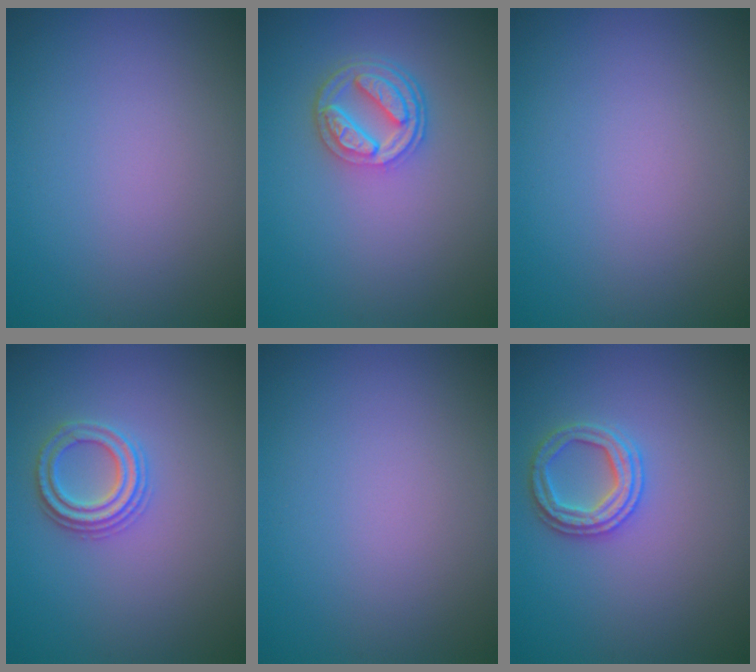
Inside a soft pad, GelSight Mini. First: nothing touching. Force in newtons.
{"total": 4.1, "press": 3.2, "slide": 2.7}
{"total": 0.0}
{"total": 2.3, "press": 2.3, "slide": 0.3}
{"total": 0.0}
{"total": 2.4, "press": 2.4, "slide": 0.1}